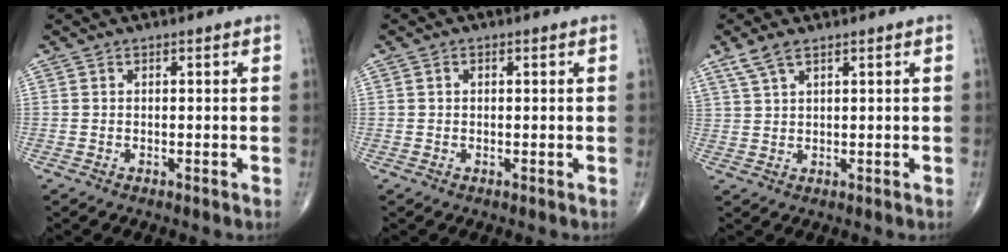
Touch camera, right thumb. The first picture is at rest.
{"total": 0.6, "force": [0.2, 0.5, 0.4], "torque": [-0.004, 0.000, 0.002]}
{"total": 3.9, "force": [2.6, 1.4, 2.5], "torque": [-0.061, 0.005, 0.061]}